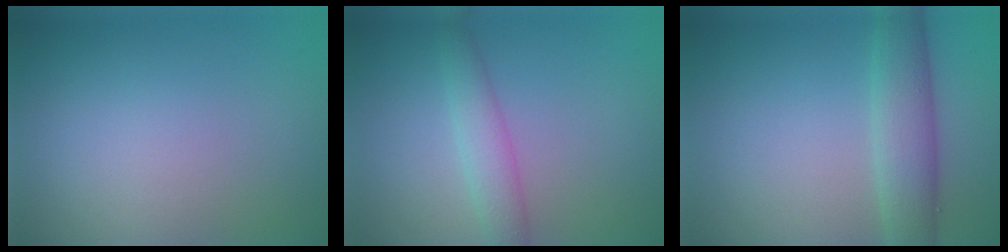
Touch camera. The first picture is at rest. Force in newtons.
{"total": 2.7, "press": 2.7, "slide": 0.0}
{"total": 4.6, "press": 4.6, "slide": 0.1}